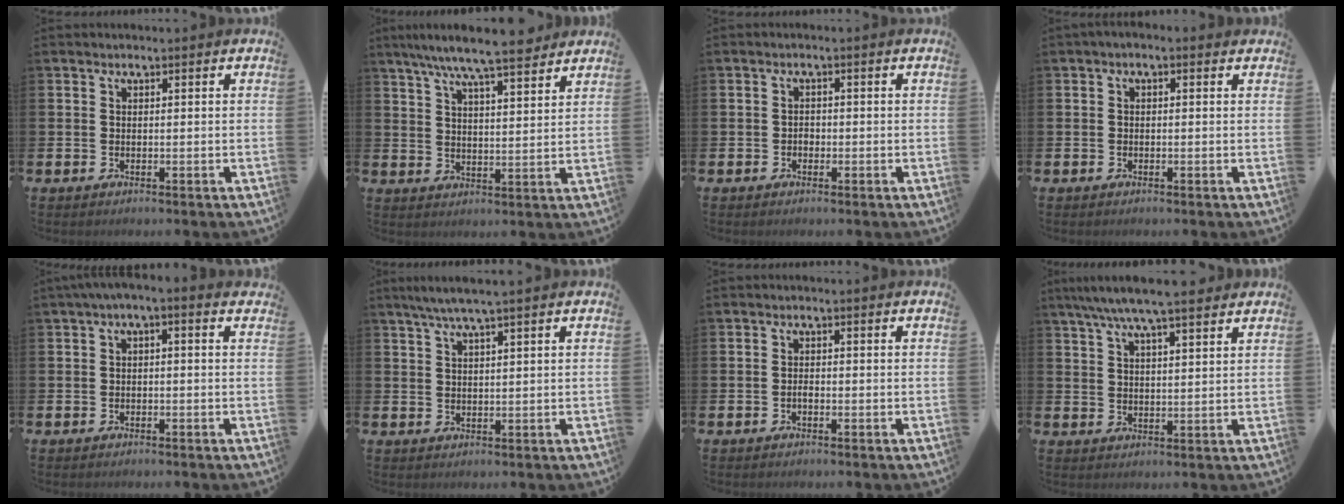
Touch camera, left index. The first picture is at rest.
{"total": 8.3, "force": [7.5, 0.6, 3.4], "torque": [-0.085, -0.031, 0.135]}
{"total": 1.1, "force": [-0.5, 0.8, 0.5], "torque": [-0.009, 0.003, -0.011]}
{"total": 0.8, "force": [-0.5, 0.3, 0.5], "torque": [-0.008, 0.002, -0.011]}
{"total": 1.6, "force": [-0.9, 0.3, 1.2], "torque": [-0.019, 0.002, -0.019]}
{"total": 3.5, "force": [2.8, -0.3, 2.2], "torque": [-0.054, 0.001, 0.050]}
{"total": 1.0, "force": [-0.5, 0.4, 0.8], "torque": [-0.013, 0.000, -0.011]}
{"total": 7.2, "force": [6.3, 0.9, 3.2], "torque": [-0.077, -0.017, 0.114]}